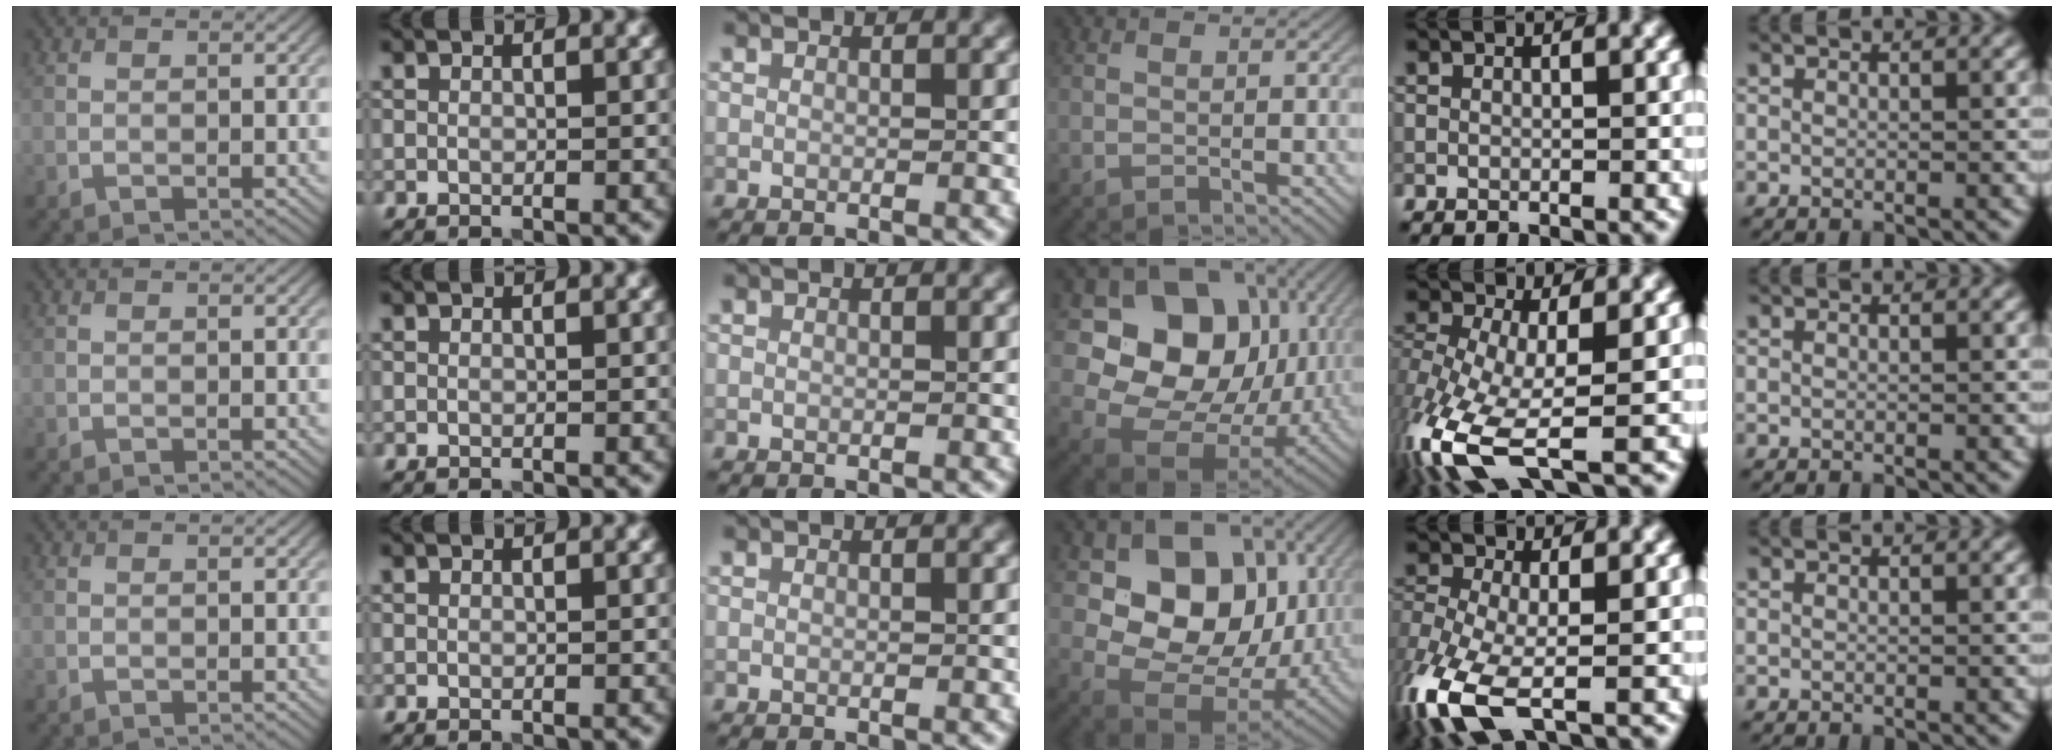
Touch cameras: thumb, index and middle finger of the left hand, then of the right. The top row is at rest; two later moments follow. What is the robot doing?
{"motion": "lift_and_place", "object": "coin"}